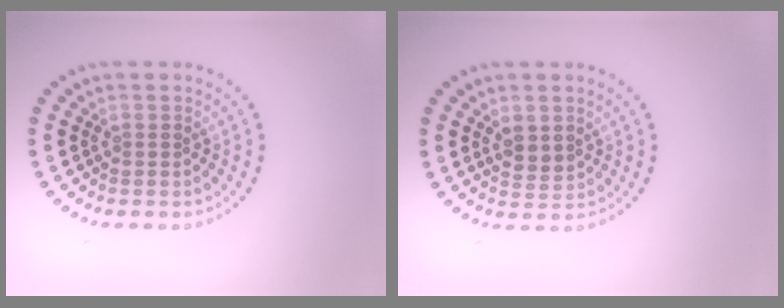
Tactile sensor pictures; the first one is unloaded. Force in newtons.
{"total": 1.8, "press": 1.7, "slide": 0.7}